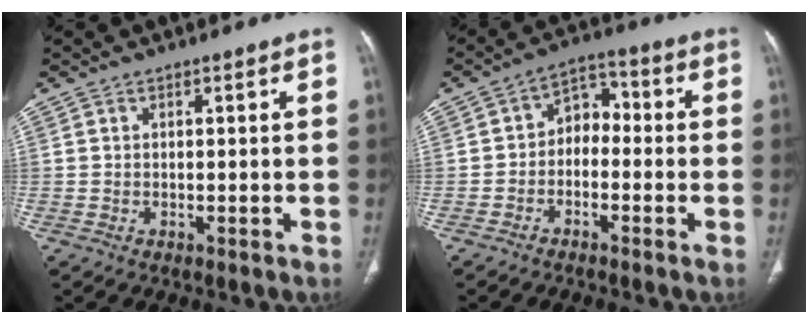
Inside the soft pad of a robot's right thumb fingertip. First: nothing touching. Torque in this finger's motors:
{"motor_torque": [-0.05, 0.16, -0.28, 0.15, 0.06]}